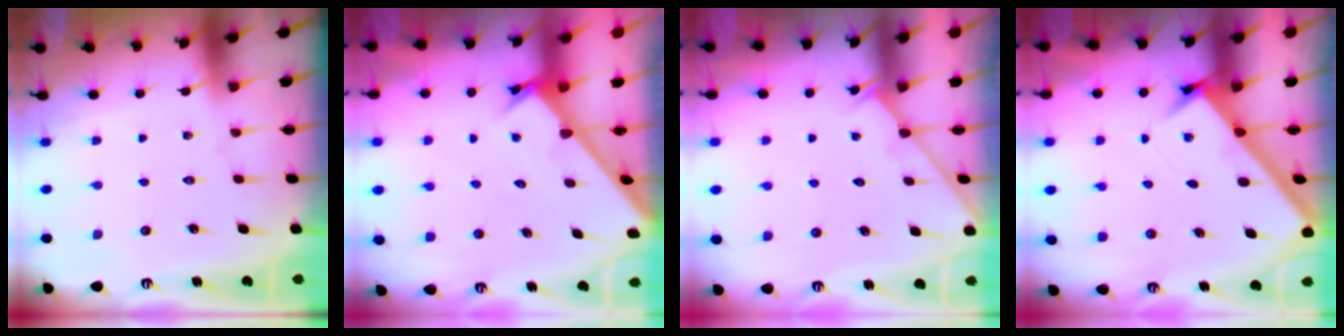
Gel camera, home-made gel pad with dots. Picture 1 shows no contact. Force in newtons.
{"total": 2.7, "press": 2.7, "slide": 0.3}
{"total": 2.8, "press": 2.8, "slide": 0.3}
{"total": 3.1, "press": 3.0, "slide": 0.4}